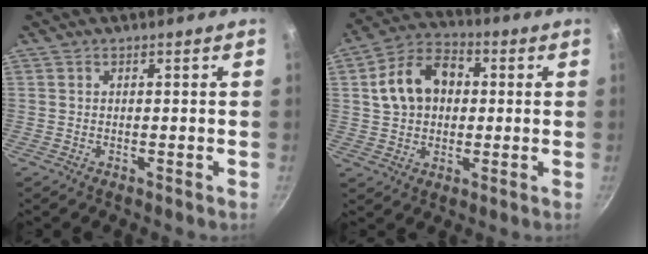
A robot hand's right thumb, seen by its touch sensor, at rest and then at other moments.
{"total": 12.4, "force": [1.9, 9.2, 8.2], "torque": [-0.116, 0.026, 0.020]}